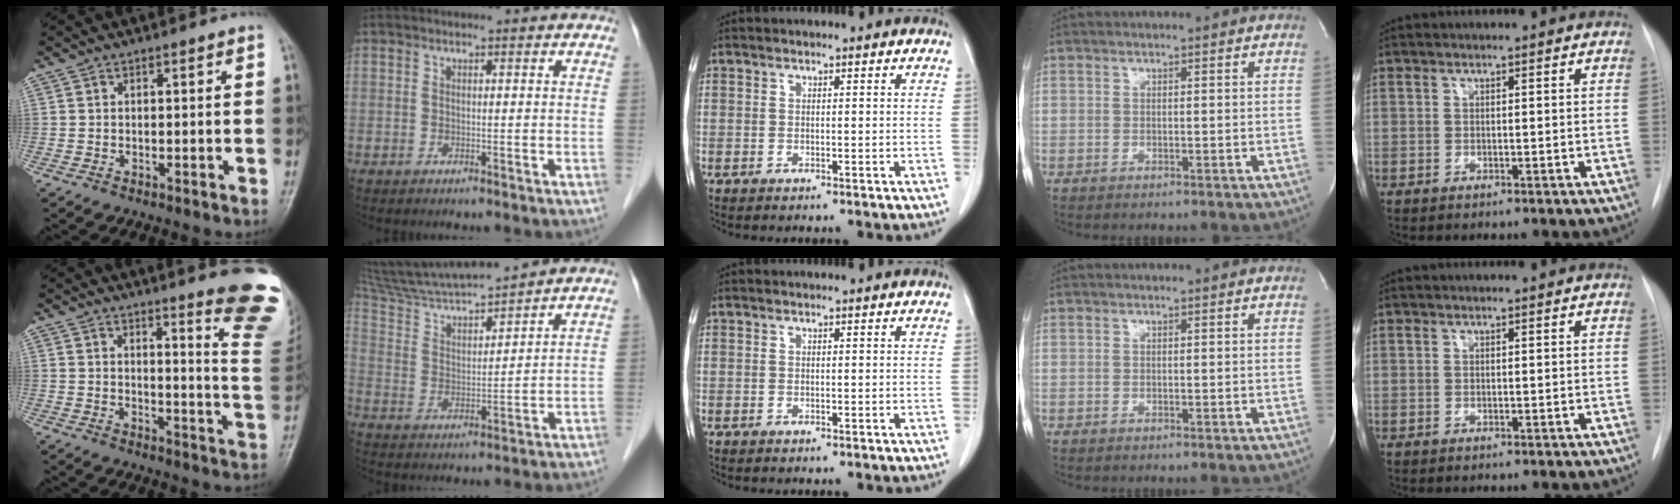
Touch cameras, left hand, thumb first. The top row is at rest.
{"thumb": {"total": 15.0, "force": [12.0, 0.8, 8.9], "torque": [-0.086, -0.127, 0.129]}, "index": {"total": 14.2, "force": [13.1, -0.1, 5.4], "torque": [-0.107, 0.010, 0.239]}}